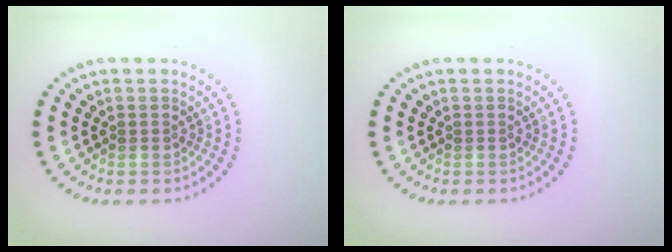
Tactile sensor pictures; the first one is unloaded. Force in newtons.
{"total": 0.0}